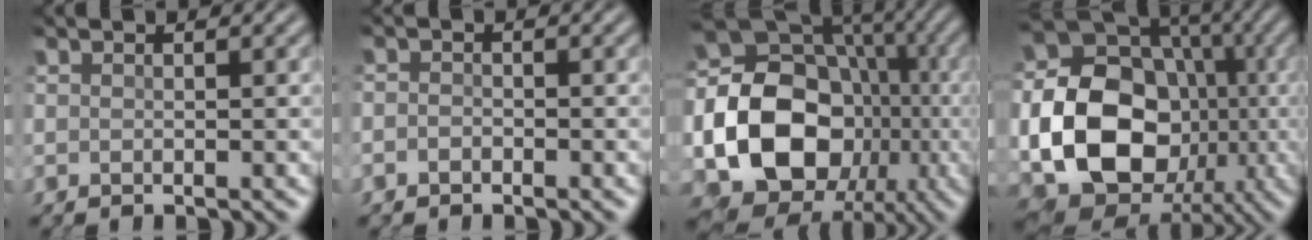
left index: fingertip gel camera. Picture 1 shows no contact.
{"total": 0.8, "force": [-0.6, 0.5, 0.2], "torque": [0.001, 0.006, -0.016]}
{"total": 21.6, "force": [-3.5, 18.3, 10.9], "torque": [-0.205, -0.008, -0.073]}
{"total": 20.2, "force": [-3.2, 17.0, 10.5], "torque": [-0.208, -0.012, -0.075]}